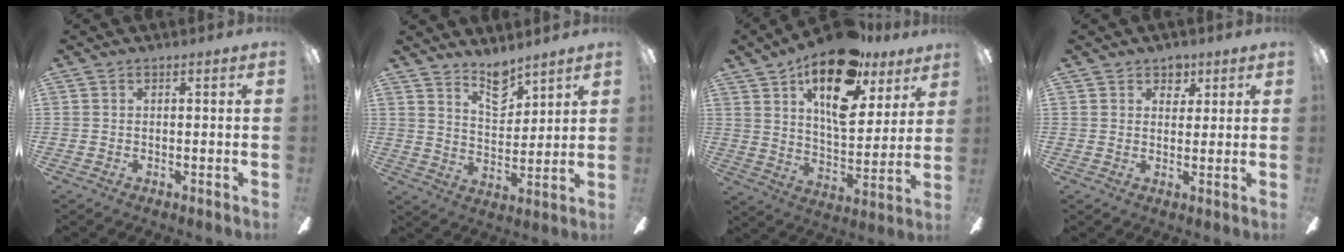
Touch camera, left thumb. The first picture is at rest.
{"total": 8.2, "force": [6.8, 3.2, 3.3], "torque": [-0.044, -0.042, 0.120]}
{"total": 20.7, "force": [12.7, 9.4, 13.4], "torque": [-0.204, -0.067, 0.215]}
{"total": 4.0, "force": [2.7, 2.7, 1.2], "torque": [0.000, -0.011, 0.044]}